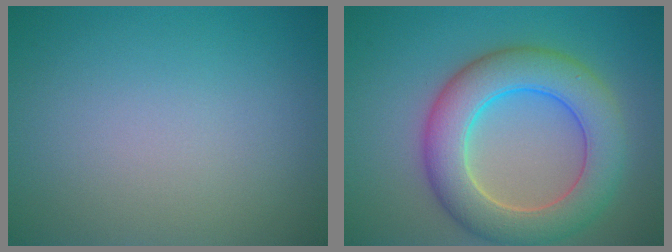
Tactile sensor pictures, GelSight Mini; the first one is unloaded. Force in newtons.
{"total": 7.9, "press": 7.9, "slide": 0.4}